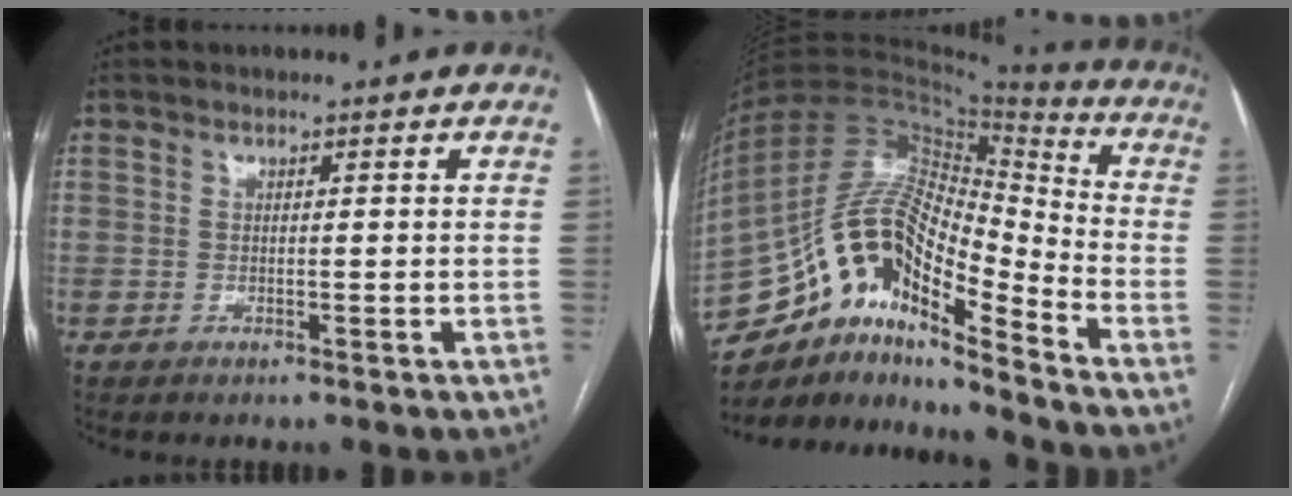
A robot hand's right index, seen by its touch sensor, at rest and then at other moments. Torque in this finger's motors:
{"motor_torque": [0.87, -0.79, 1.01, 0.21]}